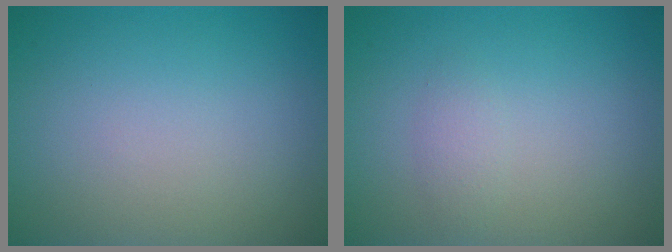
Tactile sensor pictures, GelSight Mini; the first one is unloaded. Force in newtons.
{"total": 1.1, "press": 1.1, "slide": 0.0}